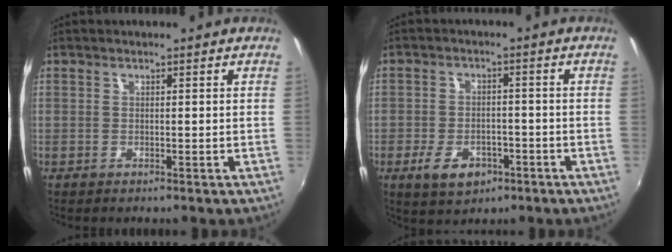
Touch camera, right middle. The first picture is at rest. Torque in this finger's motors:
{"motor_torque": [1.11, -1.02, 0.08, 0.04]}